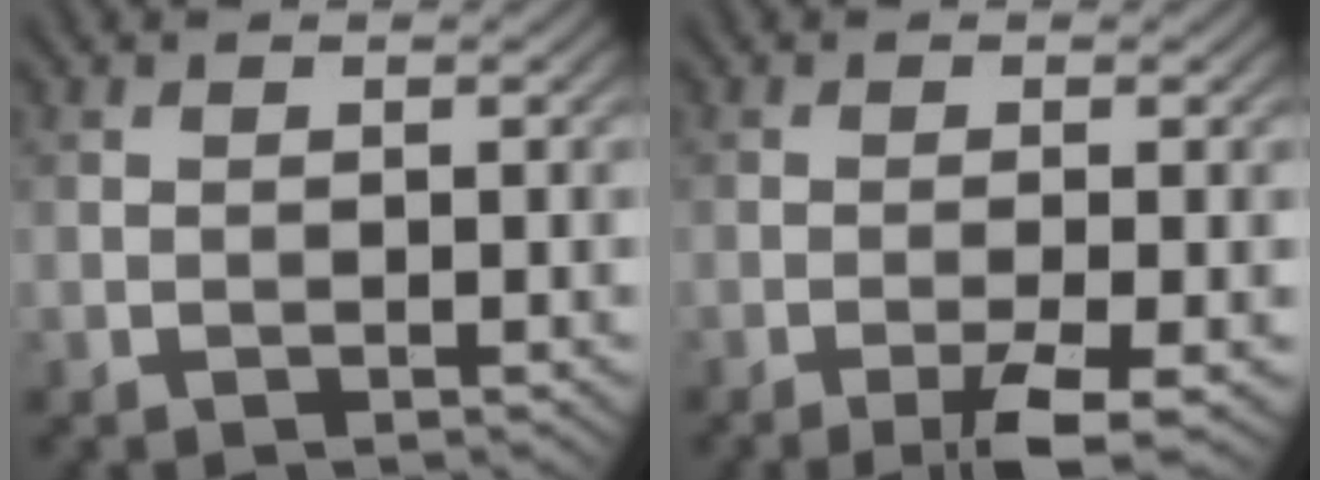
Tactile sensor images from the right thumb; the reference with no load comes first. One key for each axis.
{"total": 3.8, "fx": -1.9, "fy": 0.3, "fz": 3.3, "tx": -0.056, "ty": 0.005, "tz": -0.040}